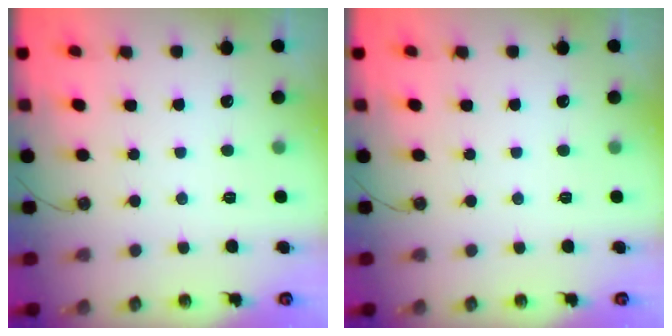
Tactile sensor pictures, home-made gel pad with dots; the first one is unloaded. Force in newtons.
{"total": 0.0}